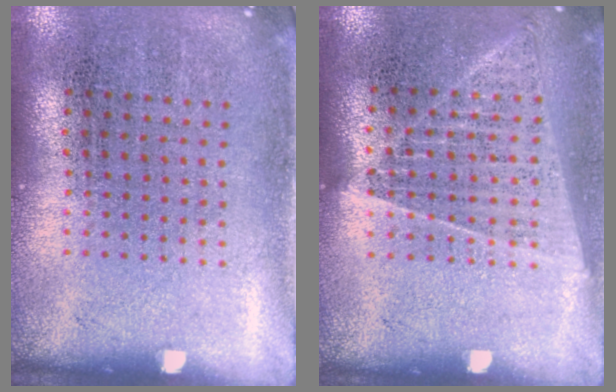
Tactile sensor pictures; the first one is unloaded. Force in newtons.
{"total": 1.4, "press": 1.3, "slide": 0.3}